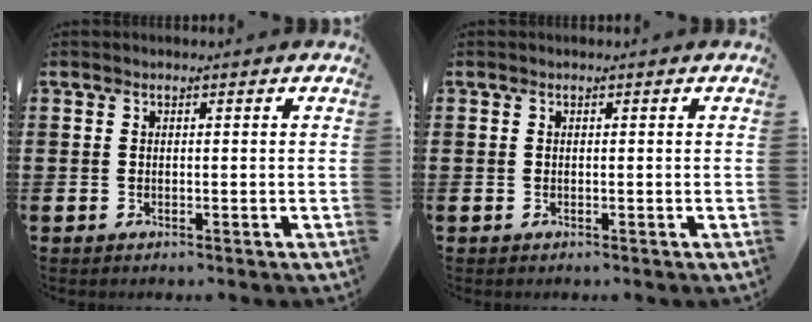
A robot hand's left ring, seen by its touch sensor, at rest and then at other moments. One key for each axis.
{"total": 0.0}